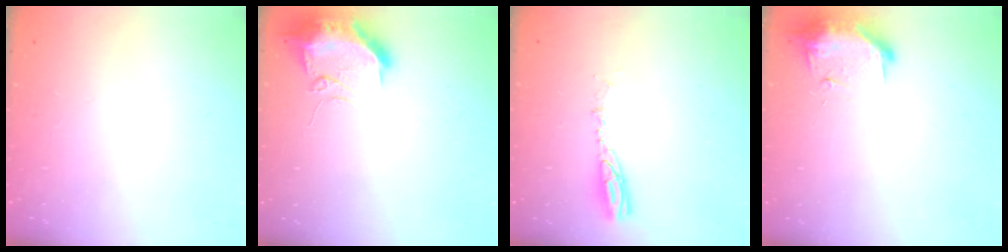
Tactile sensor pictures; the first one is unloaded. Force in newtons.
{"total": 11.6, "press": 11.5, "slide": 1.3}
{"total": 4.7, "press": 4.6, "slide": 0.5}
{"total": 19.3, "press": 12.1, "slide": 15.1}